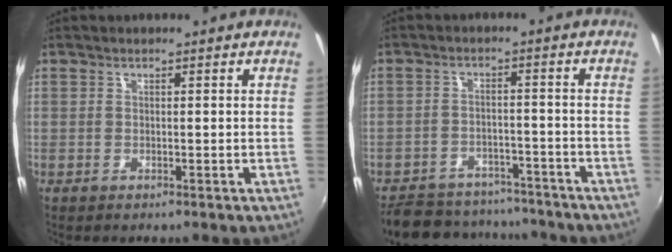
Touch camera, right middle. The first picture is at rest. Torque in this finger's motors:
{"motor_torque": [-0.11, -0.80, 0.09, 0.00]}